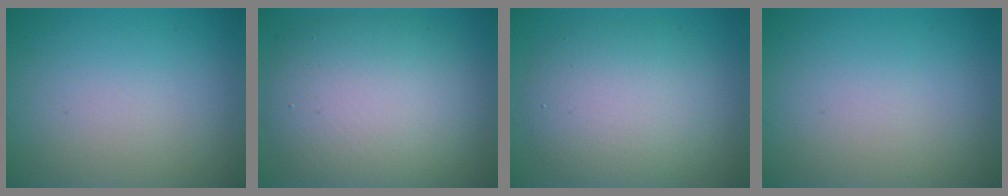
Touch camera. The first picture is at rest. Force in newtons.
{"total": 9.3, "press": 9.3, "slide": 0.8}
{"total": 6.8, "press": 6.8, "slide": 0.3}
{"total": 0.0}